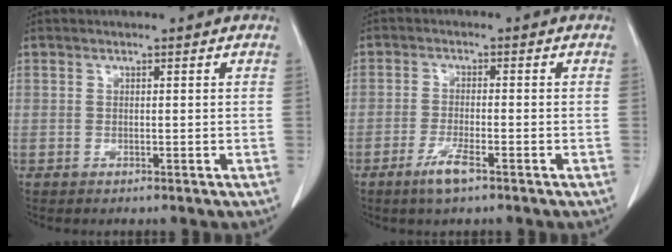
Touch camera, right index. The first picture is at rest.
{"total": 4.1, "force": [-2.7, 0.4, 3.1], "torque": [-0.068, -0.006, -0.050]}